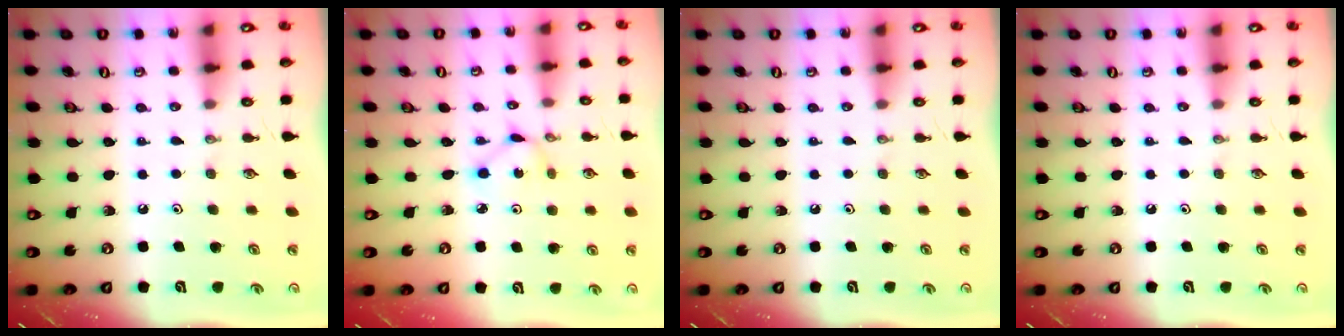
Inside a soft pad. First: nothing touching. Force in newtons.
{"total": 1.9, "press": 1.9, "slide": 0.1}
{"total": 0.0}
{"total": 0.0}